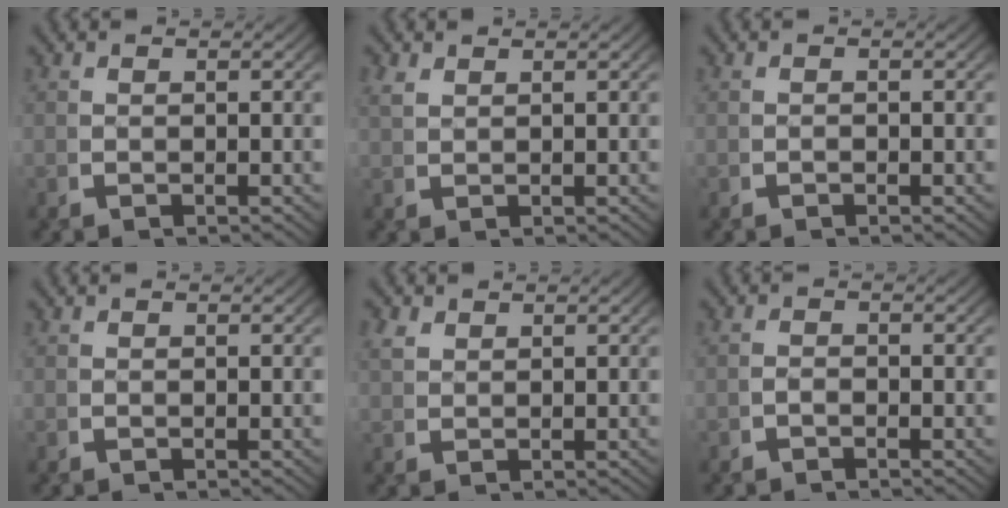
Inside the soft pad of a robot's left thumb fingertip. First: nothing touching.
{"total": 1.4, "force": [1.3, 0.3, 0.4], "torque": [-0.007, 0.004, 0.034]}
{"total": 0.0}
{"total": 0.0}
{"total": 1.6, "force": [1.4, 0.6, 0.4], "torque": [-0.009, 0.003, 0.035]}
{"total": 0.8, "force": [-0.8, 0.2, 0.1], "torque": [-0.003, -0.005, -0.014]}